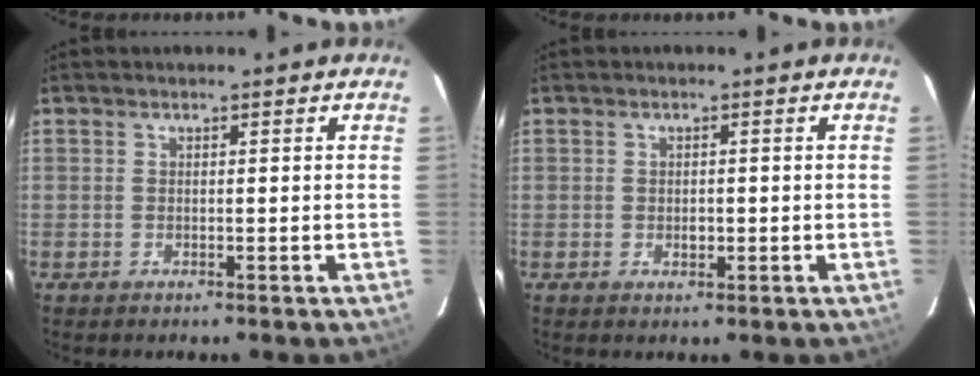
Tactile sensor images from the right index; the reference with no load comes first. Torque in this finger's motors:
{"motor_torque": [0.15, 0.04, 0.06, 0.00]}